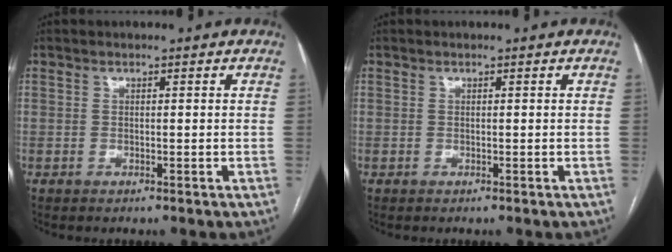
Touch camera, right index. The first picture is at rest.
{"total": 0.0}